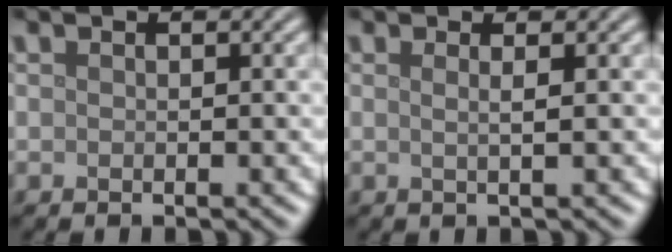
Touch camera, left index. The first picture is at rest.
{"total": 1.9, "force": [0.7, 0.8, 1.6], "torque": [-0.012, 0.000, -0.015]}